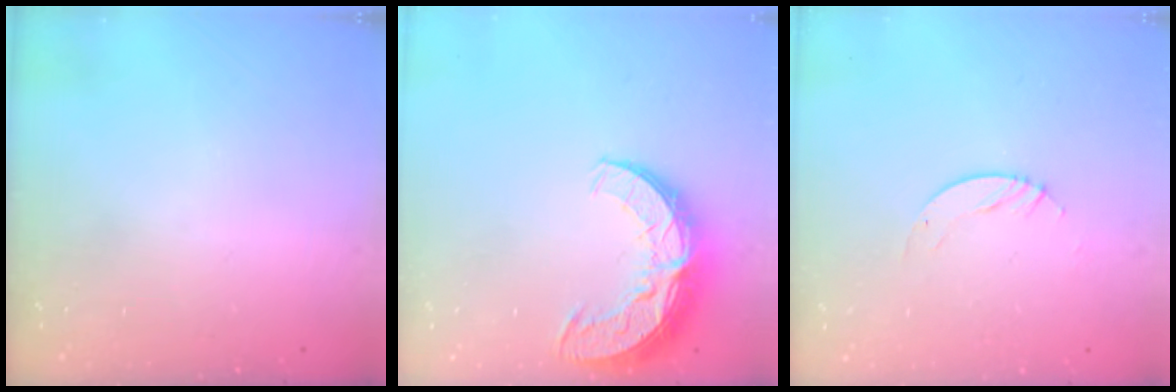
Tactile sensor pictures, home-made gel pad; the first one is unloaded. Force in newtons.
{"total": 12.7, "press": 12.6, "slide": 1.1}
{"total": 3.3, "press": 3.3, "slide": 0.3}